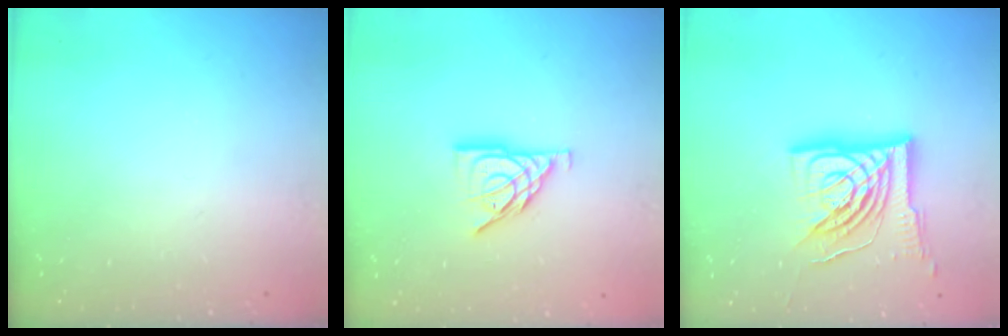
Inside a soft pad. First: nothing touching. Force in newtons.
{"total": 9.5, "press": 9.4, "slide": 1.0}
{"total": 15.5, "press": 15.4, "slide": 1.8}